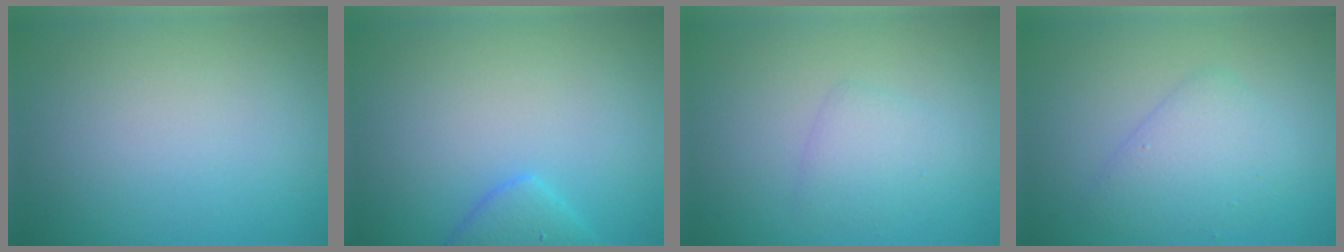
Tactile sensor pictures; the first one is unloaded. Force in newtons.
{"total": 2.3, "press": 2.3, "slide": 0.2}
{"total": 1.9, "press": 1.9, "slide": 0.1}
{"total": 3.1, "press": 3.1, "slide": 0.1}